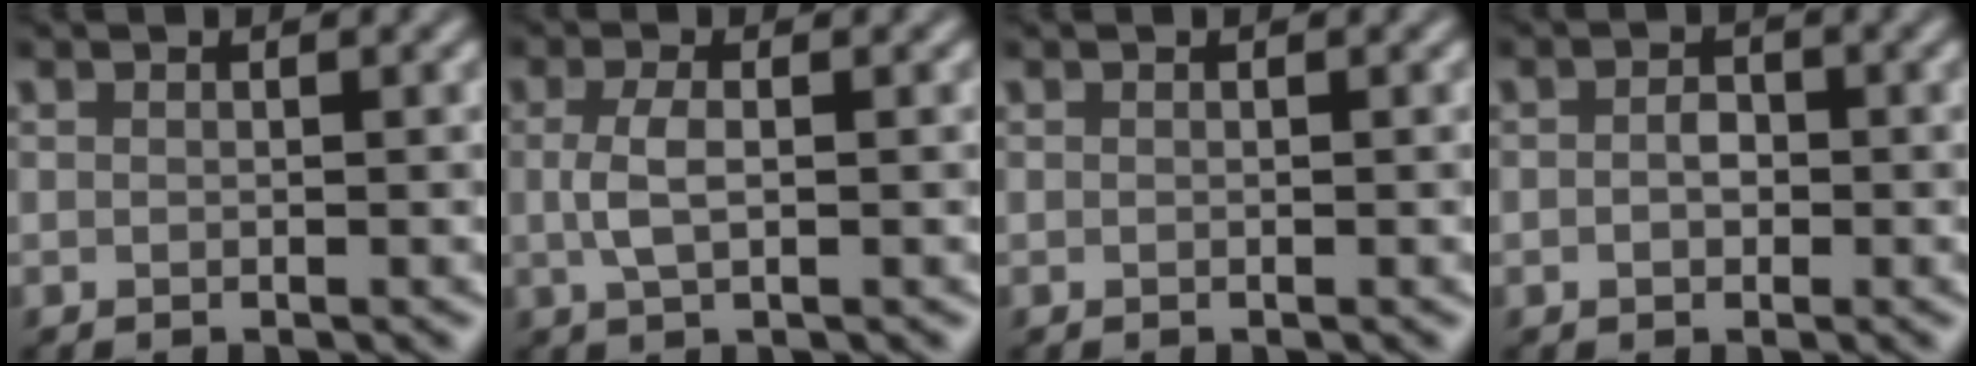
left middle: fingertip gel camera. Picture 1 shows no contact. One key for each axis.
{"total": 2.4, "fx": 0.0, "fy": 0.9, "fz": 2.2, "tx": -0.050, "ty": -0.001, "tz": 0.000}
{"total": 0.0}
{"total": 1.6, "fx": -0.2, "fy": 1.2, "fz": 1.1, "tx": -0.019, "ty": 0.001, "tz": -0.007}